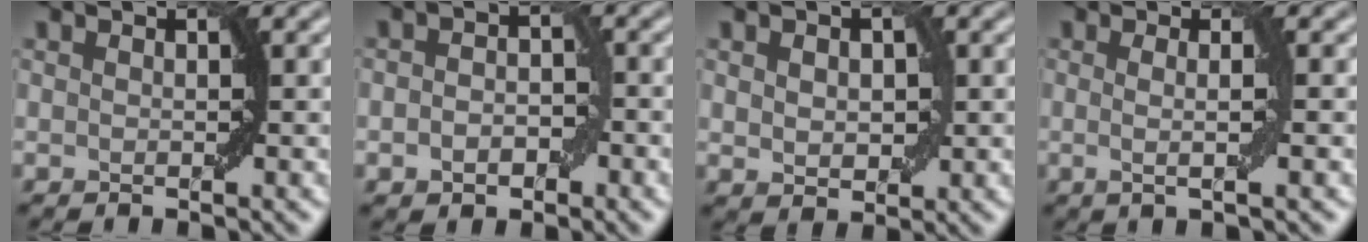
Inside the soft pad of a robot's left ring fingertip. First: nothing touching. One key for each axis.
{"total": 2.8, "fx": -0.7, "fy": 1.9, "fz": 1.9, "tx": -0.025, "ty": 0.001, "tz": -0.014}
{"total": 2.4, "fx": 0.4, "fy": 1.6, "fz": 1.8, "tx": -0.029, "ty": 0.000, "tz": 0.011}
{"total": 2.5, "fx": 0.0, "fy": 0.6, "fz": 2.4, "tx": -0.030, "ty": -0.002, "tz": -0.012}